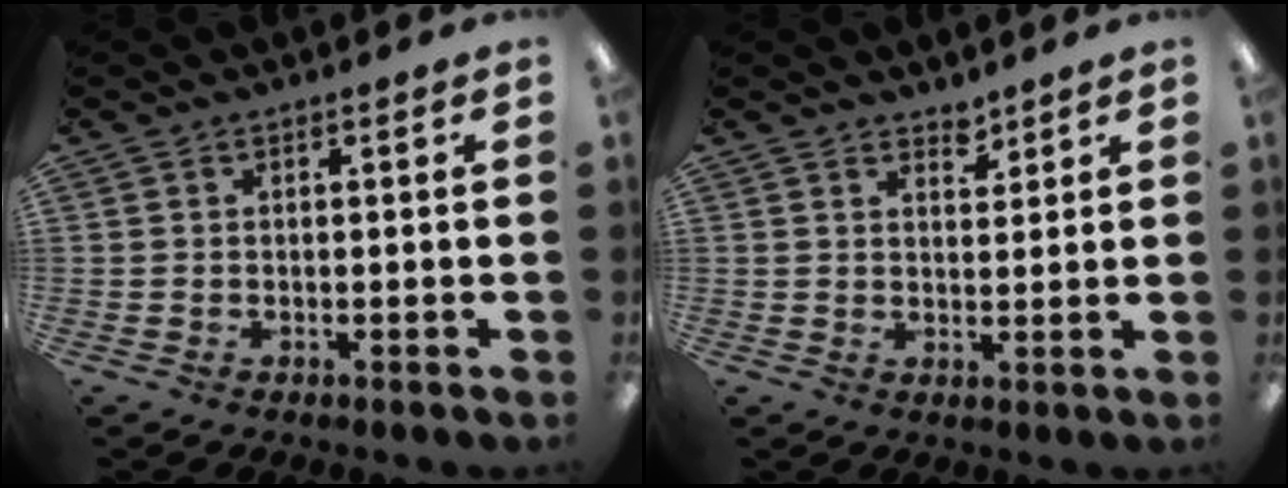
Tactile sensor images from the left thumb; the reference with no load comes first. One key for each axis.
{"total": 3.1, "fx": 2.8, "fy": 1.1, "fz": 0.5, "tx": 0.011, "ty": -0.024, "tz": 0.049}